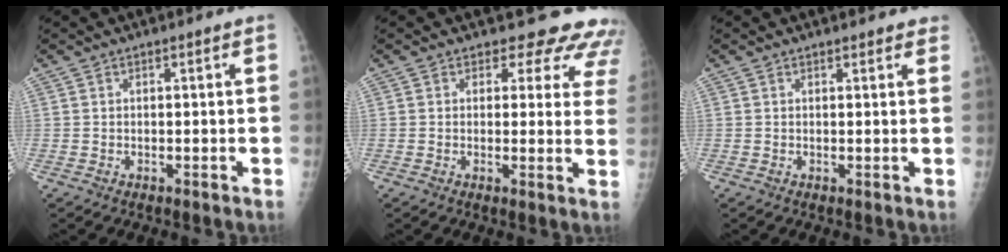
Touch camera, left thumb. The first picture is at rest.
{"total": 10.8, "force": [9.5, 5.0, 1.2], "torque": [0.042, -0.049, 0.073]}
{"total": 1.9, "force": [1.7, 0.7, 0.6], "torque": [0.008, -0.001, 0.014]}